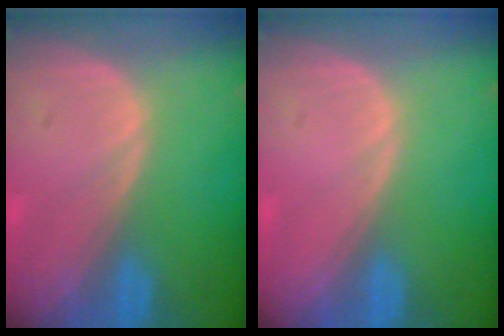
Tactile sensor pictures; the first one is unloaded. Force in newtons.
{"total": 0.0}